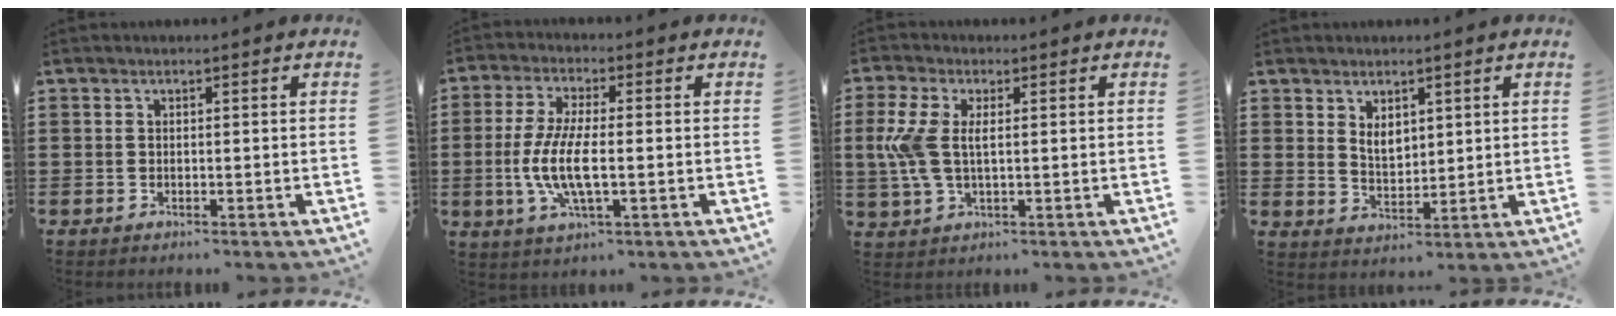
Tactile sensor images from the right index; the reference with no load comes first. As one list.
[{"total": 8.1, "force": [-1.7, 2.6, 7.5], "torque": [-0.171, -0.012, -0.037]}, {"total": 6.5, "force": [0.9, 3.1, 5.7], "torque": [-0.147, -0.003, 0.006]}, {"total": 3.4, "force": [1.9, 2.0, 1.9], "torque": [-0.035, 0.002, 0.033]}]